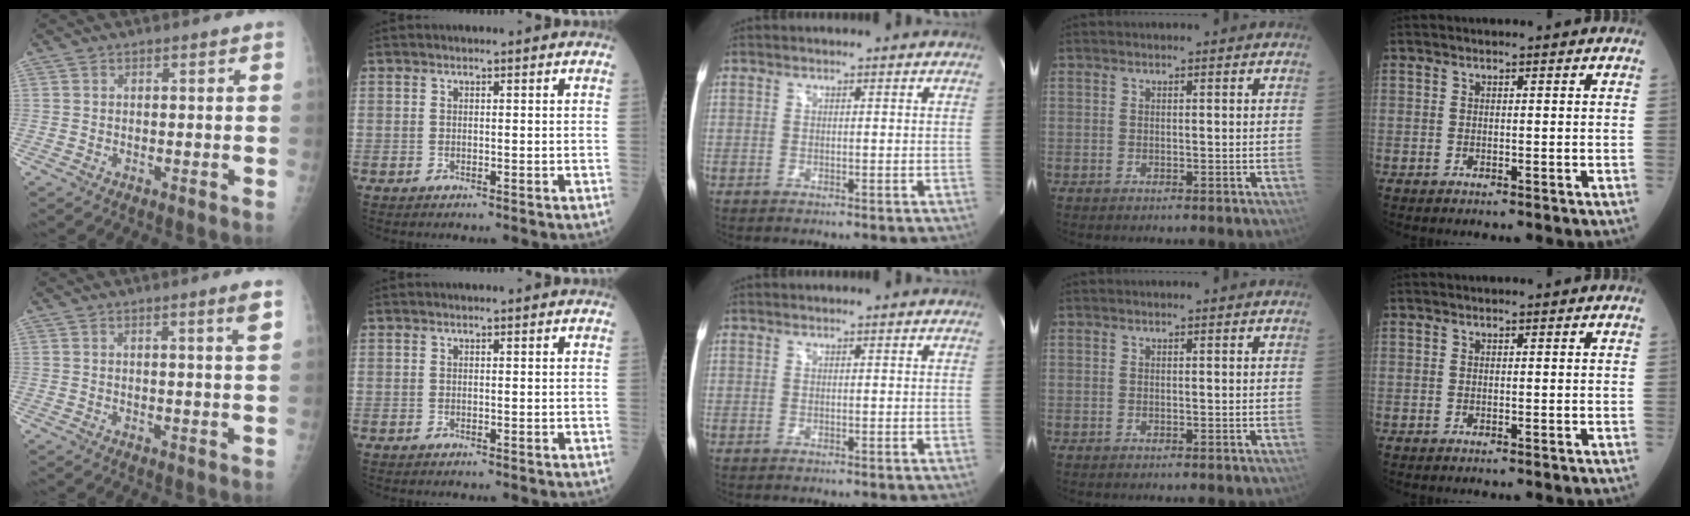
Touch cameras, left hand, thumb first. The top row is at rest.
{"thumb": {"total": 2.8, "force": [1.4, -0.5, 2.3], "torque": [-0.035, -0.011, 0.022]}}